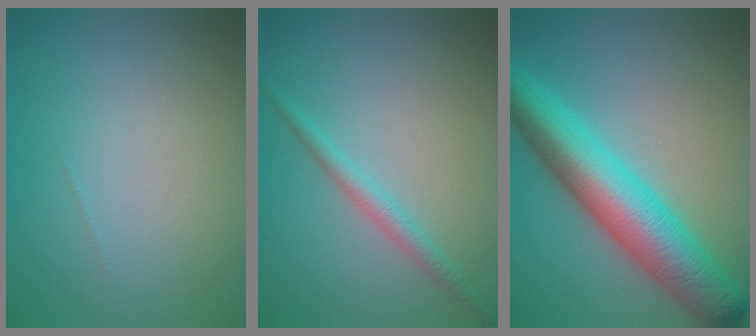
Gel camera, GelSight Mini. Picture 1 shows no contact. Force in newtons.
{"total": 1.8, "press": 1.8, "slide": 0.1}
{"total": 9.5, "press": 9.5, "slide": 0.1}